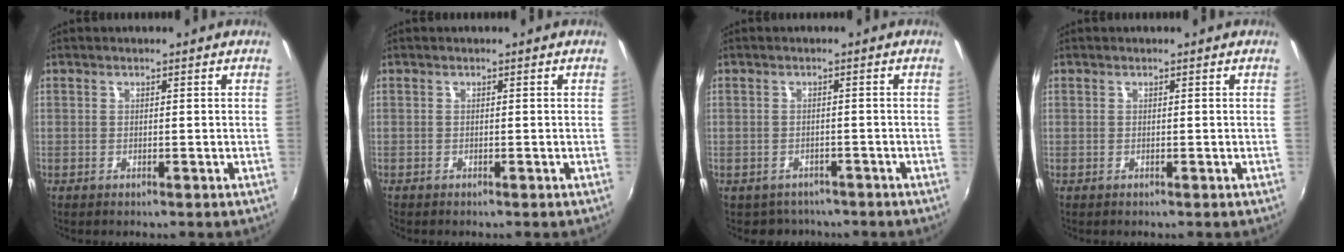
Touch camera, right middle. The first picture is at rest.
{"total": 0.0}
{"total": 4.1, "force": [-3.4, 2.4, 0.4], "torque": [-0.018, -0.009, -0.048]}
{"total": 0.0}